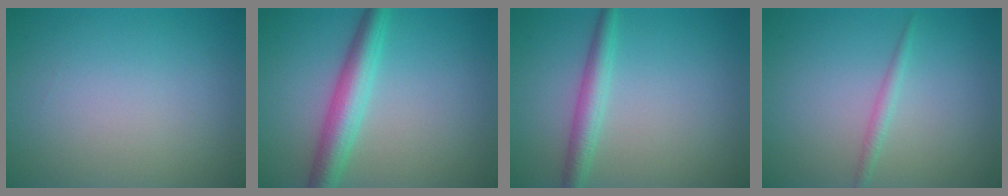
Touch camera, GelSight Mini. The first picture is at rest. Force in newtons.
{"total": 4.4, "press": 4.4, "slide": 0.2}
{"total": 2.7, "press": 2.7, "slide": 0.0}
{"total": 1.1, "press": 1.1, "slide": 0.0}